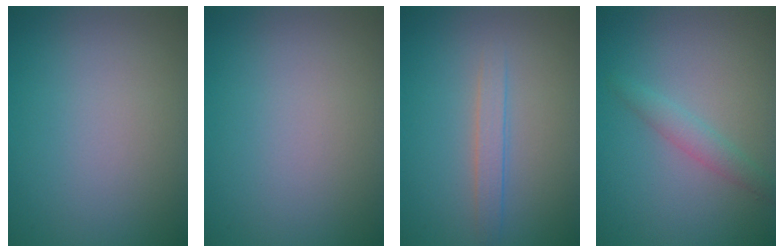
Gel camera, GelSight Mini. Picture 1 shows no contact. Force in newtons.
{"total": 0.0}
{"total": 1.7, "press": 1.7, "slide": 0.0}
{"total": 1.7, "press": 1.7, "slide": 0.1}